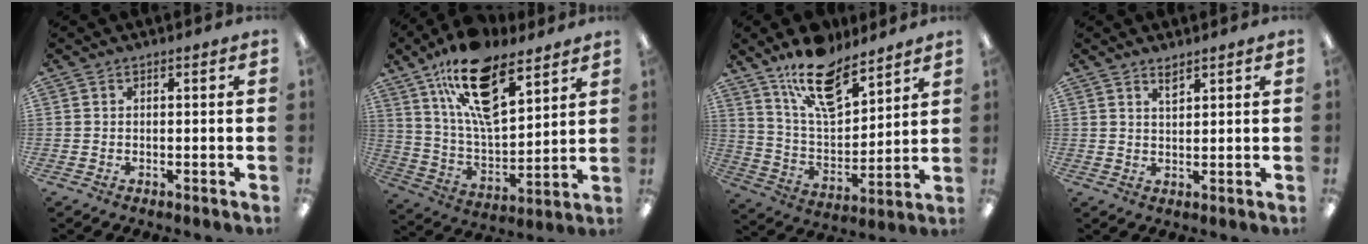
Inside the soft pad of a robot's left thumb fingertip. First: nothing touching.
{"total": 19.6, "force": [12.0, 8.7, 12.8], "torque": [-0.221, -0.053, 0.210]}
{"total": 16.1, "force": [12.1, 6.8, 8.3], "torque": [-0.141, -0.069, 0.213]}
{"total": 2.4, "force": [2.0, 0.6, 1.1], "torque": [-0.018, -0.004, 0.036]}